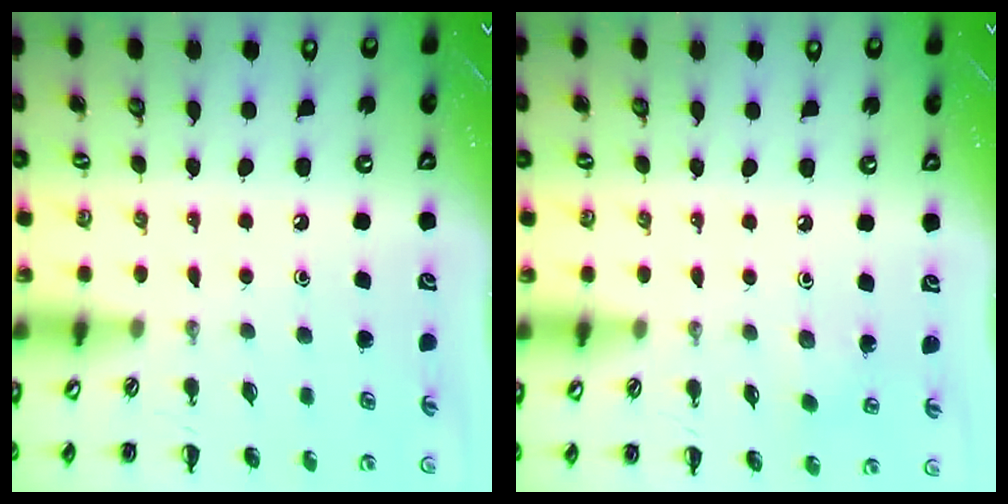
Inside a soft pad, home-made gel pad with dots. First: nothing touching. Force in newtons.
{"total": 2.4, "press": 2.3, "slide": 0.6}